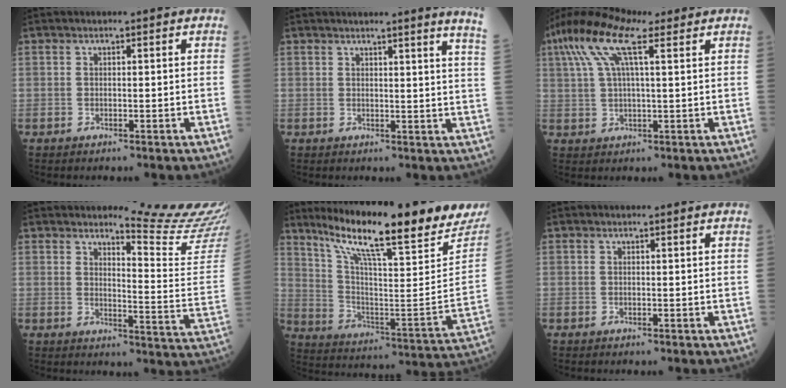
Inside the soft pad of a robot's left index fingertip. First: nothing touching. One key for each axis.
{"total": 7.9, "fx": 7.0, "fy": -1.7, "fz": 3.2, "tx": -0.033, "ty": -0.063, "tz": 0.055}
{"total": 10.4, "fx": 5.5, "fy": 2.7, "fz": 8.5, "tx": -0.185, "ty": 0.035, "tz": 0.104}
{"total": 13.4, "fx": 13.0, "fy": -1.9, "fz": 2.5, "tx": -0.033, "ty": -0.131, "tz": 0.143}
{"total": 26.1, "fx": 20.9, "fy": 2.2, "fz": 15.5, "tx": -0.259, "ty": -0.058, "tz": 0.302}
{"total": 0.0}